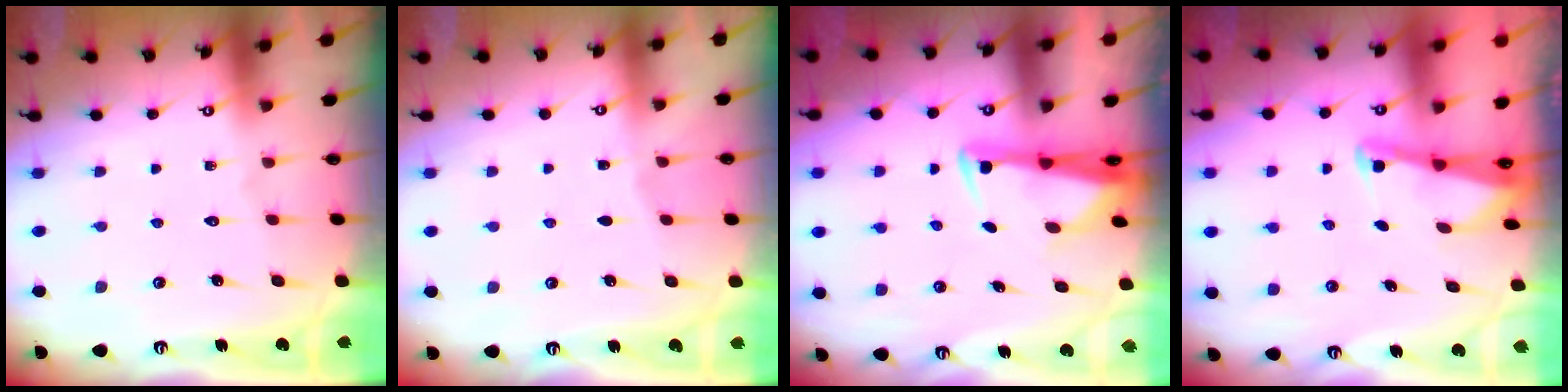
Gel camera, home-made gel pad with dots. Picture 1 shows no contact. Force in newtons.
{"total": 1.5, "press": 1.4, "slide": 0.2}
{"total": 2.9, "press": 2.8, "slide": 0.9}
{"total": 2.1, "press": 2.1, "slide": 0.3}